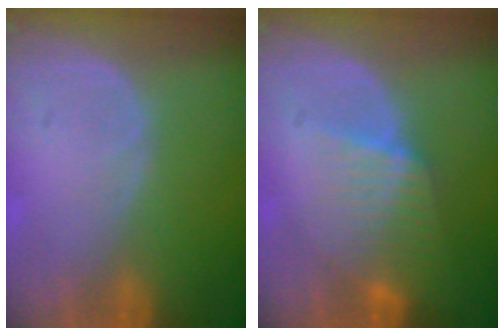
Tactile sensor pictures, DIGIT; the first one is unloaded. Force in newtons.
{"total": 6.5, "press": 5.8, "slide": 3.0}